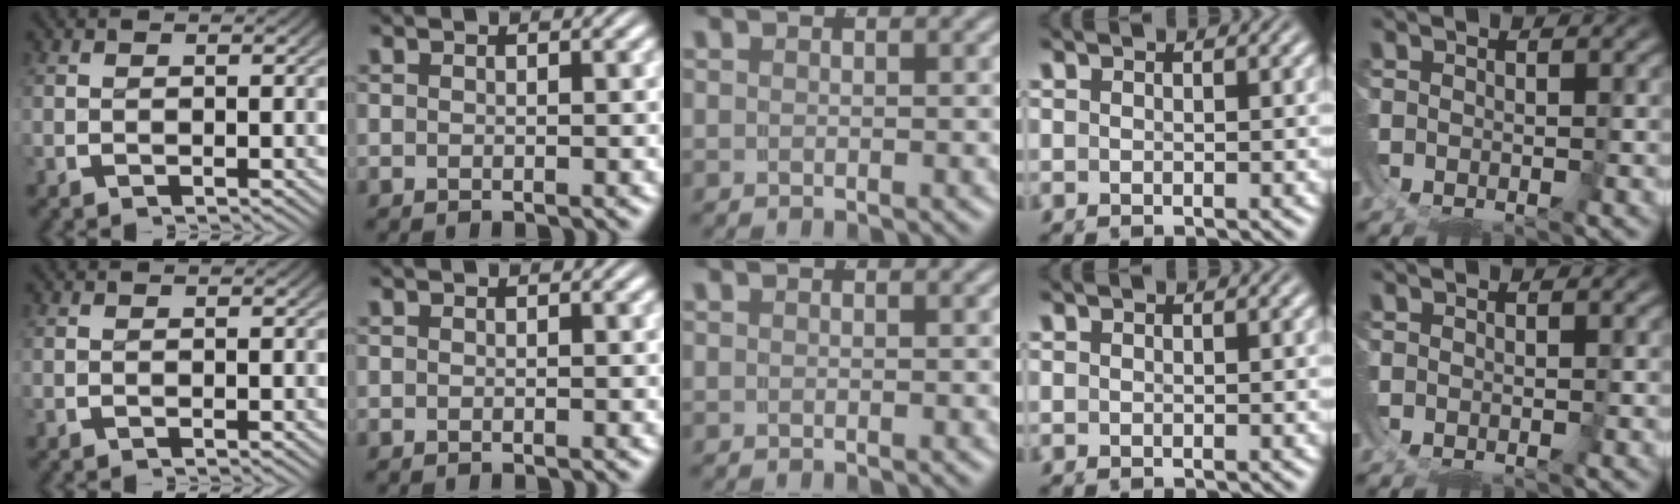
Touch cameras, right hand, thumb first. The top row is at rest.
{}